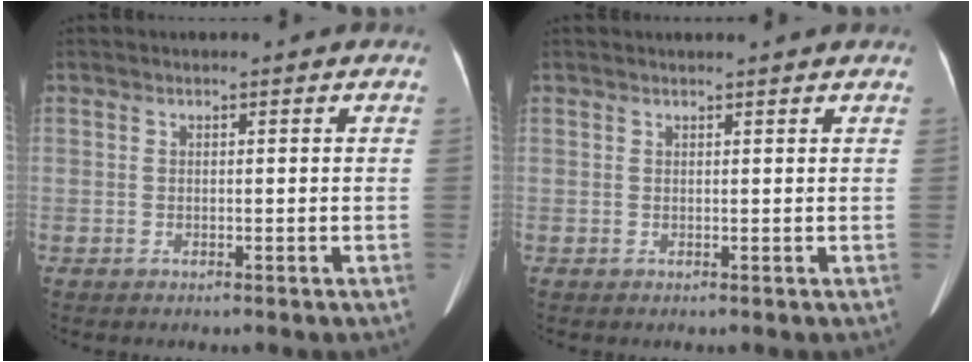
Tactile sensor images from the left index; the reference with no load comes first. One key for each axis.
{"total": 2.2, "fx": 2.1, "fy": -0.4, "fz": 0.6, "tx": -0.015, "ty": 0.013, "tz": 0.028}